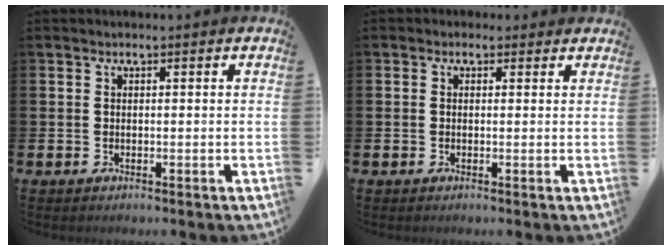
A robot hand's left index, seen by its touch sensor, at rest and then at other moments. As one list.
[{"total": 0.9, "force": [0.4, 0.8, 0.2], "torque": [-0.004, 0.008, 0.005]}]